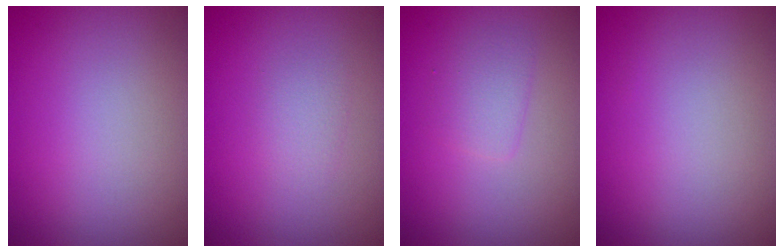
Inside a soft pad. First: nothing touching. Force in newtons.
{"total": 1.1, "press": 1.1, "slide": 0.1}
{"total": 1.7, "press": 1.7, "slide": 0.1}
{"total": 0.0}